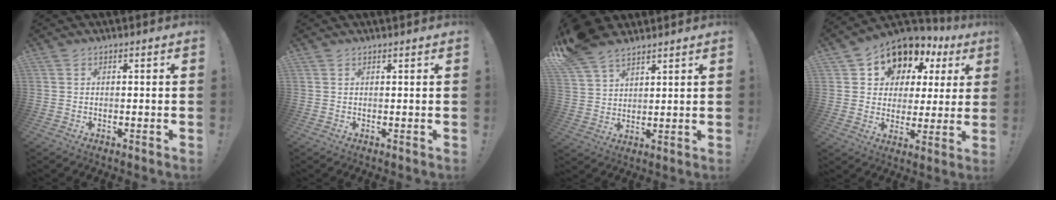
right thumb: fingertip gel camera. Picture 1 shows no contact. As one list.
[{"total": 0.7, "force": [0.5, -0.4, 0.2], "torque": [0.014, -0.008, 0.006]}, {"total": 10.5, "force": [8.0, 5.4, 3.9], "torque": [-0.074, -0.045, 0.159]}, {"total": 10.6, "force": [7.1, 7.2, 3.2], "torque": [-0.053, -0.062, 0.137]}]